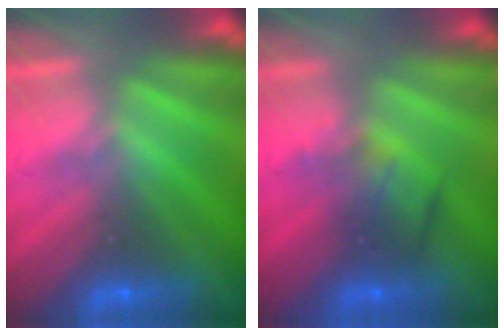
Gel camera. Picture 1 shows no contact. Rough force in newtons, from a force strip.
{"total": 2.4}